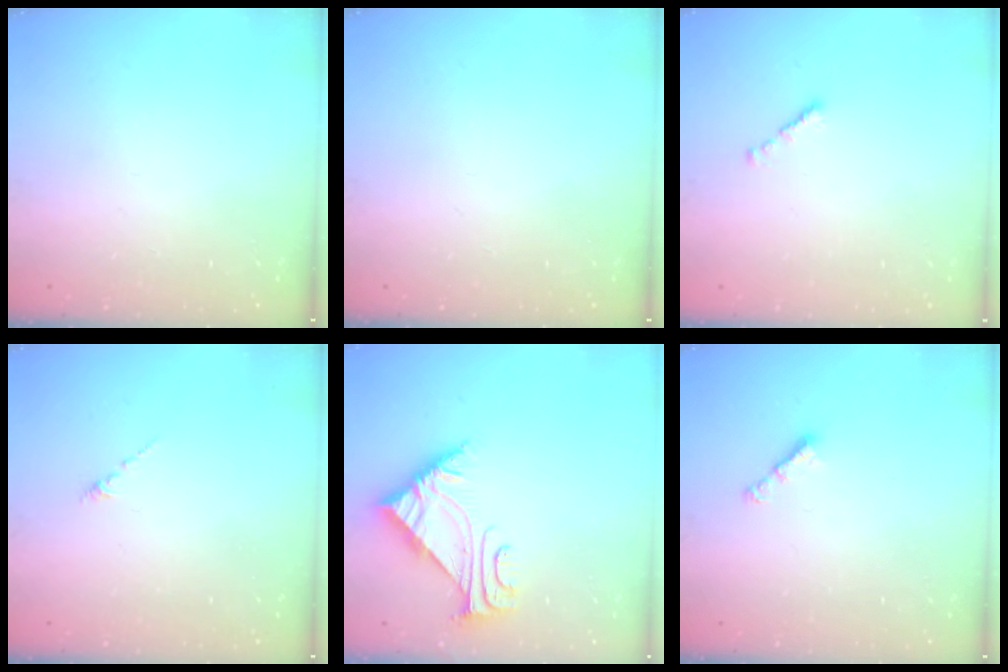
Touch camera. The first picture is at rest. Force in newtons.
{"total": 0.0}
{"total": 1.3, "press": 1.1, "slide": 0.6}
{"total": 0.0}
{"total": 4.9, "press": 4.8, "slide": 0.8}
{"total": 3.1, "press": 3.1, "slide": 0.6}